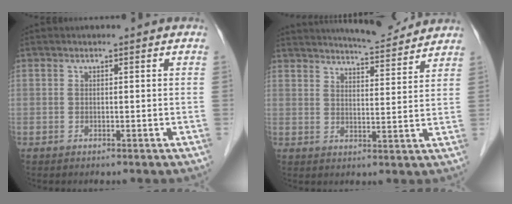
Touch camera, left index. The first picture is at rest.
{"total": 10.0, "force": [9.5, 0.6, 2.9], "torque": [-0.049, 0.003, 0.132]}